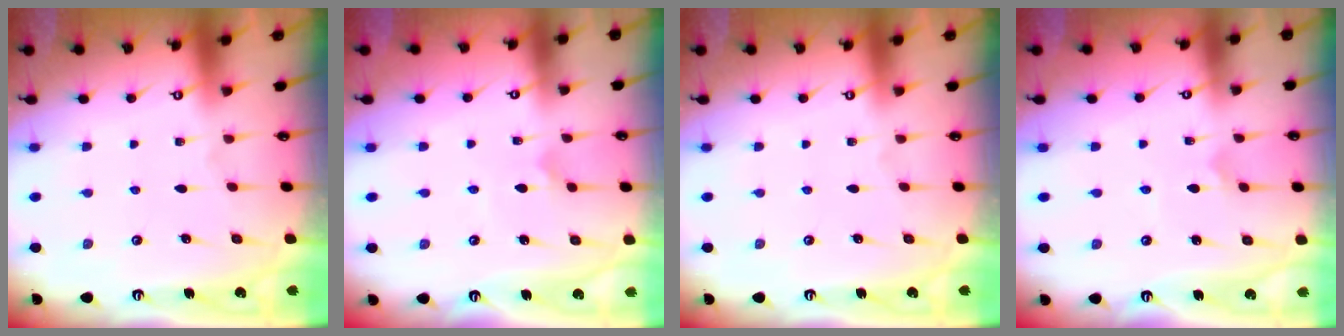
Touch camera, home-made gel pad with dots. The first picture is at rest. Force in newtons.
{"total": 2.6, "press": 2.6, "slide": 0.3}
{"total": 0.0}
{"total": 2.3, "press": 2.3, "slide": 0.2}